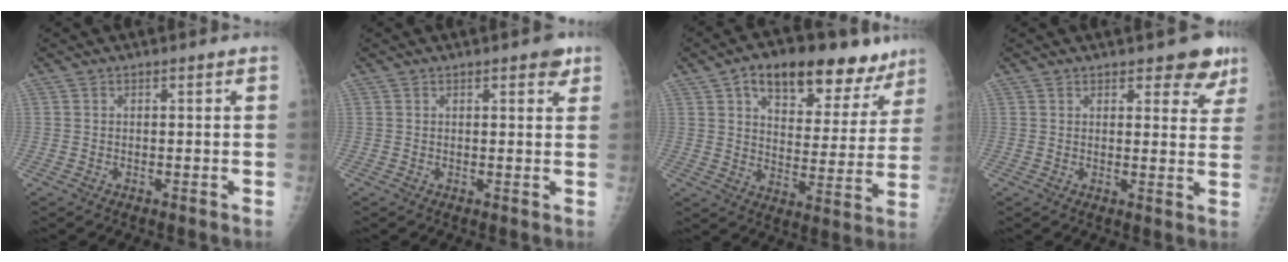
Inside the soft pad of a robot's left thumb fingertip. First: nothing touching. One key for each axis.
{"total": 2.7, "fx": 1.7, "fy": 1.1, "fz": 1.9, "tx": -0.011, "ty": -0.005, "tz": 0.017}
{"total": 20.1, "fx": 12.6, "fy": 10.2, "fz": 11.9, "tx": -0.120, "ty": -0.028, "tz": 0.188}
{"total": 6.0, "fx": 4.3, "fy": 2.7, "fz": 3.1, "tx": 0.000, "ty": -0.023, "tz": 0.049}